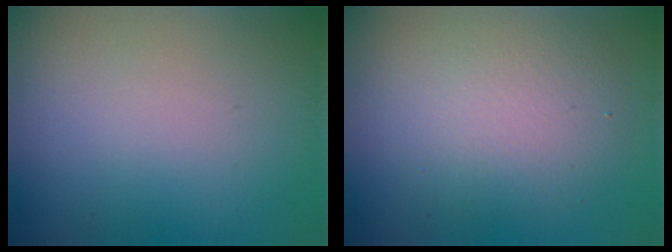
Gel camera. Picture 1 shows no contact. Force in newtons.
{"total": 4.7, "press": 4.7, "slide": 0.4}